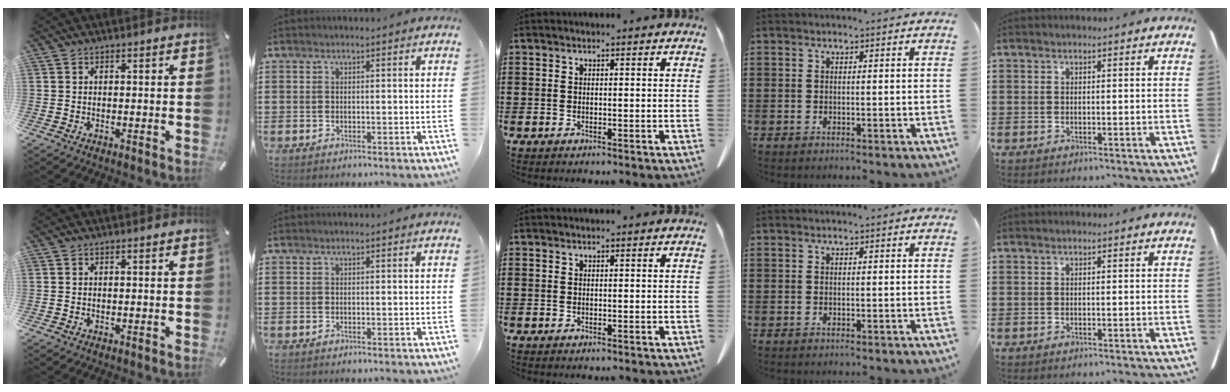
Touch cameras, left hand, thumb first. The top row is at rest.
{}